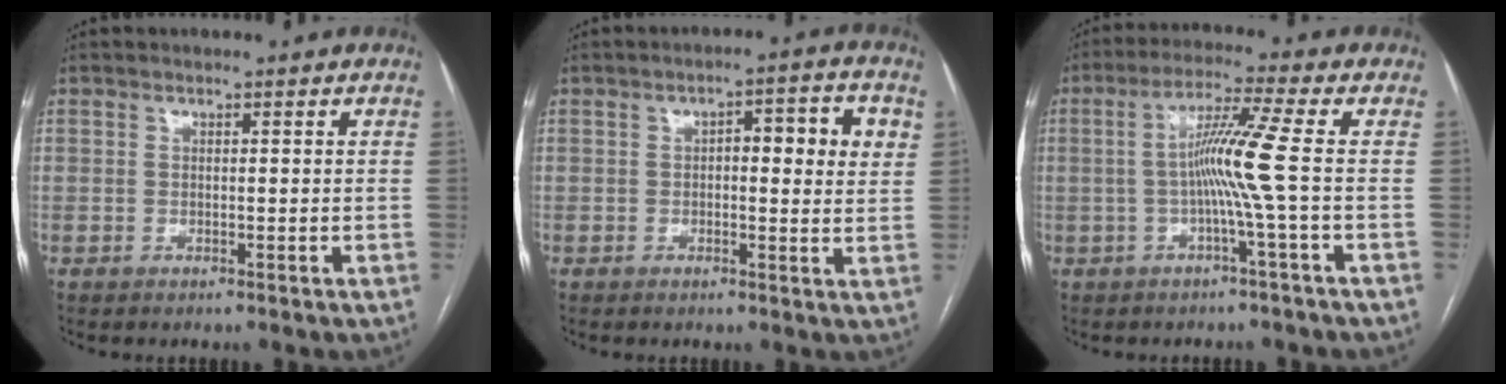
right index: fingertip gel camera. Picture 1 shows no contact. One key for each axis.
{"total": 7.5, "fx": 1.8, "fy": 2.2, "fz": 6.9, "tx": -0.085, "ty": 0.018, "tz": 0.018}
{"total": 7.6, "fx": -0.8, "fy": -2.0, "fz": 7.3, "tx": -0.137, "ty": 0.009, "tz": -0.013}